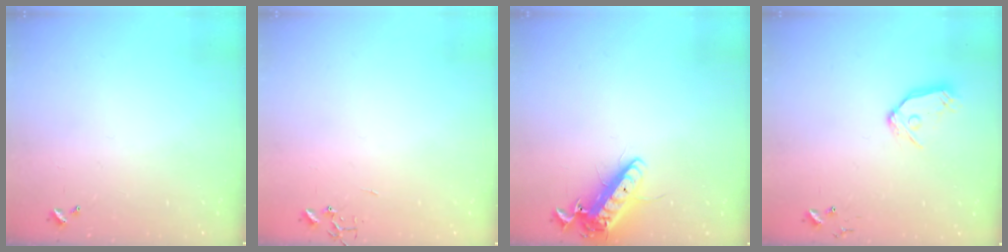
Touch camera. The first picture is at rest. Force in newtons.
{"total": 0.0}
{"total": 14.0, "press": 13.7, "slide": 2.8}
{"total": 9.6, "press": 9.6, "slide": 1.0}